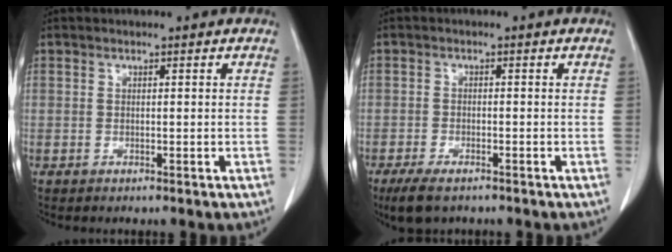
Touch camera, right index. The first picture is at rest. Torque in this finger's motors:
{"motor_torque": [0.32, -0.28, 0.19, 0.04]}